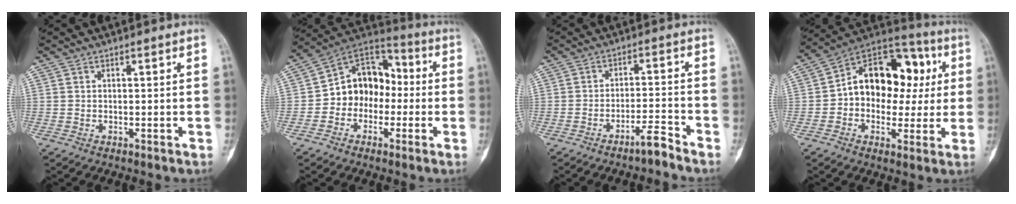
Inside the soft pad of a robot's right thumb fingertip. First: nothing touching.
{"total": 13.0, "force": [-1.7, 10.3, 7.8], "torque": [-0.076, 0.048, -0.043]}
{"total": 4.1, "force": [-3.4, 0.2, 2.3], "torque": [-0.038, 0.030, -0.060]}
{"total": 18.5, "force": [1.9, 13.2, 12.9], "torque": [-0.133, 0.041, 0.020]}